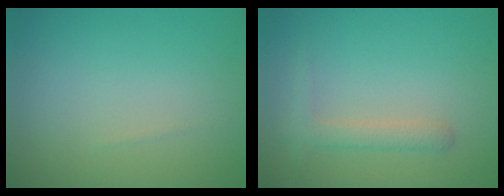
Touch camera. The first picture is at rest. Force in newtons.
{"total": 1.8, "press": 1.8, "slide": 0.1}